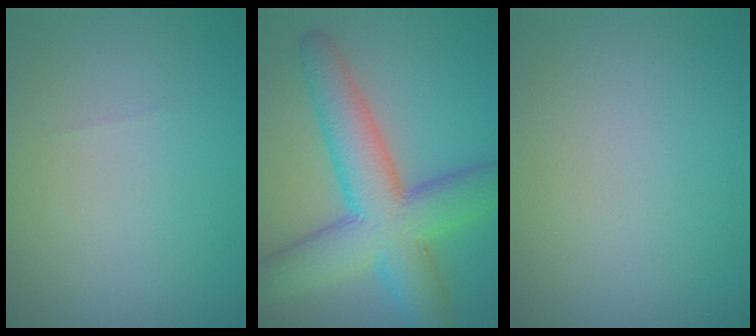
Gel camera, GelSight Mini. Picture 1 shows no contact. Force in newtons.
{"total": 10.1, "press": 10.1, "slide": 0.2}
{"total": 0.0}